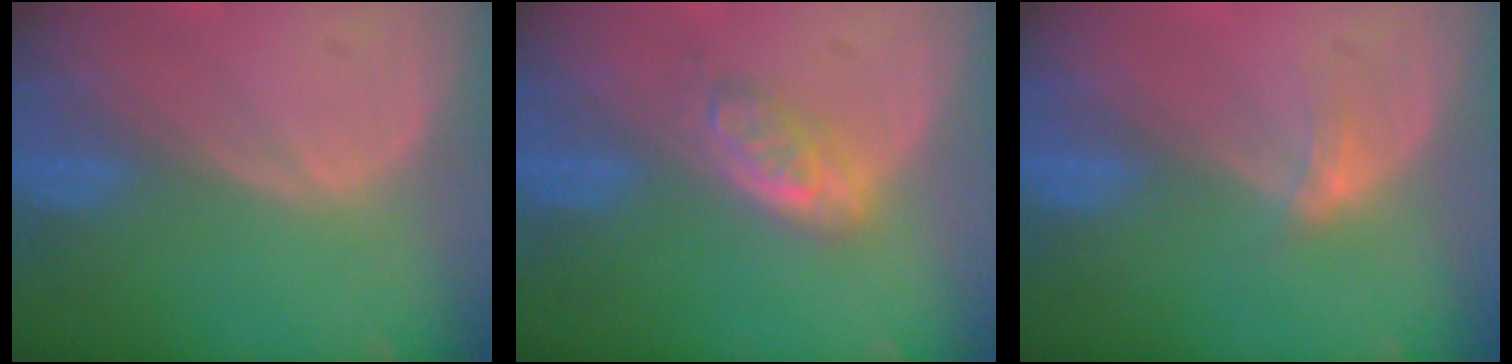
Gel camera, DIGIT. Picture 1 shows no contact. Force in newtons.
{"total": 4.3, "press": 4.0, "slide": 1.3}
{"total": 1.9, "press": 1.5, "slide": 1.1}